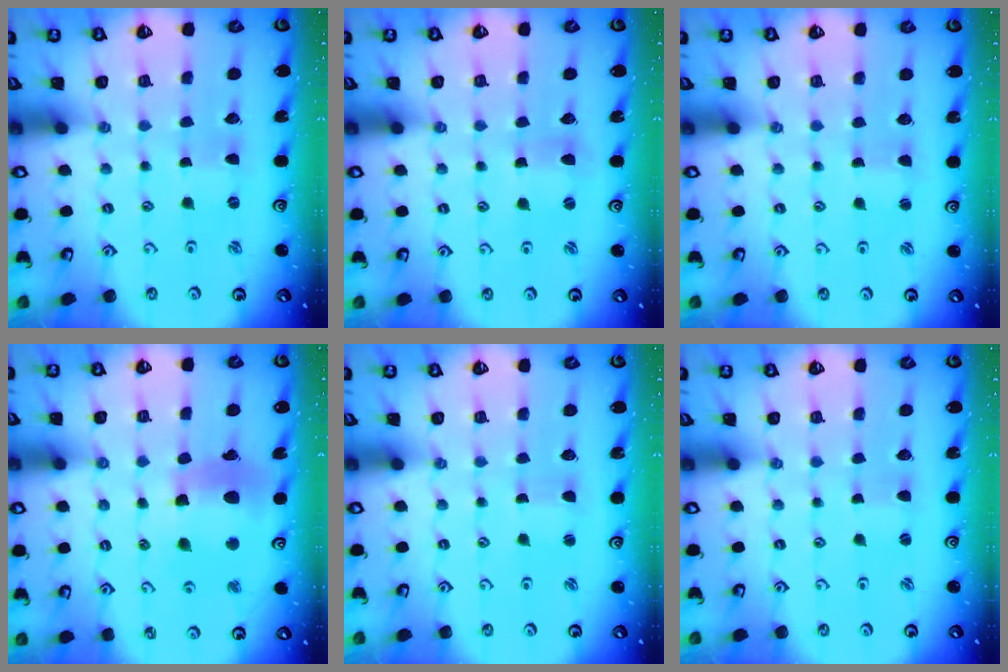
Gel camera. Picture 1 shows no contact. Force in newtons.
{"total": 1.8, "press": 1.8, "slide": 0.2}
{"total": 1.4, "press": 1.4, "slide": 0.1}
{"total": 14.4, "press": 14.2, "slide": 2.0}
{"total": 1.3, "press": 1.3, "slide": 0.1}
{"total": 1.2, "press": 1.2, "slide": 0.2}